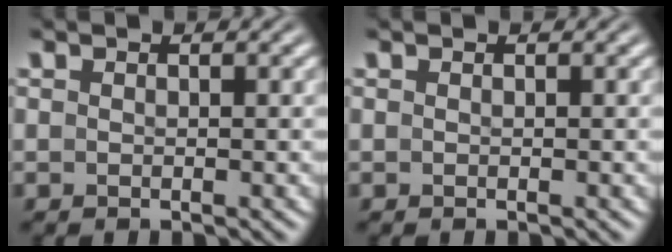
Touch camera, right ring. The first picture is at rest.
{"total": 0.0}